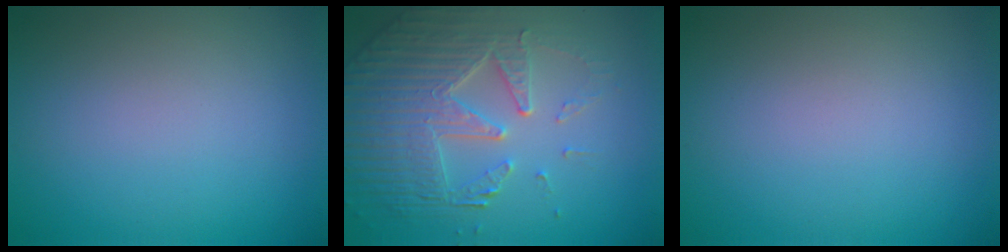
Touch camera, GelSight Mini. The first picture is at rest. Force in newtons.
{"total": 6.7, "press": 5.1, "slide": 4.4}
{"total": 0.0}